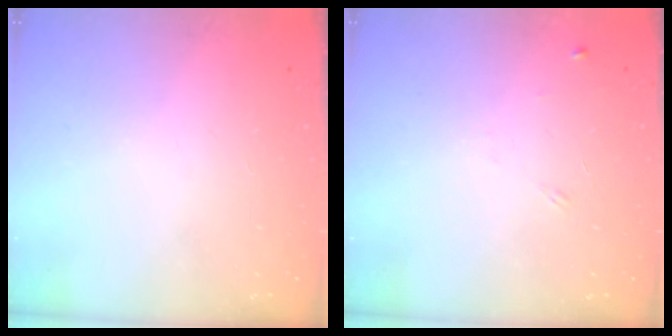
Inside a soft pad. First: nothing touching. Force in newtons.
{"total": 5.7, "press": 5.6, "slide": 0.7}